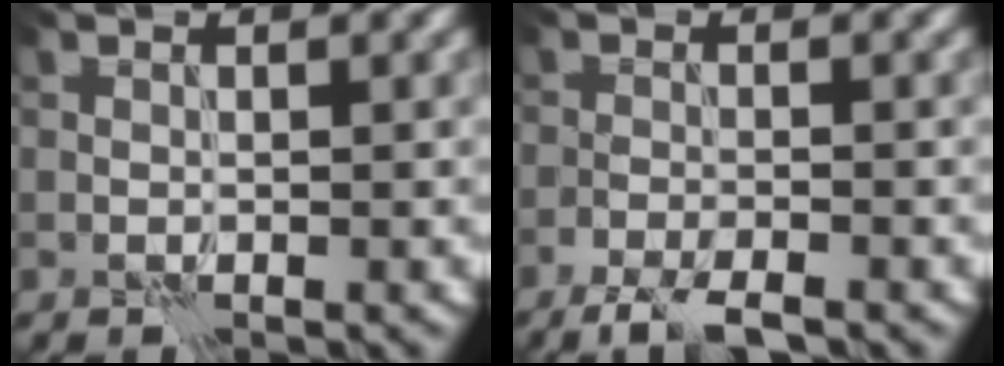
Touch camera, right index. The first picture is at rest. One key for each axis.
{"total": 3.4, "fx": -2.7, "fy": 0.3, "fz": 1.9, "tx": -0.040, "ty": -0.011, "tz": -0.054}